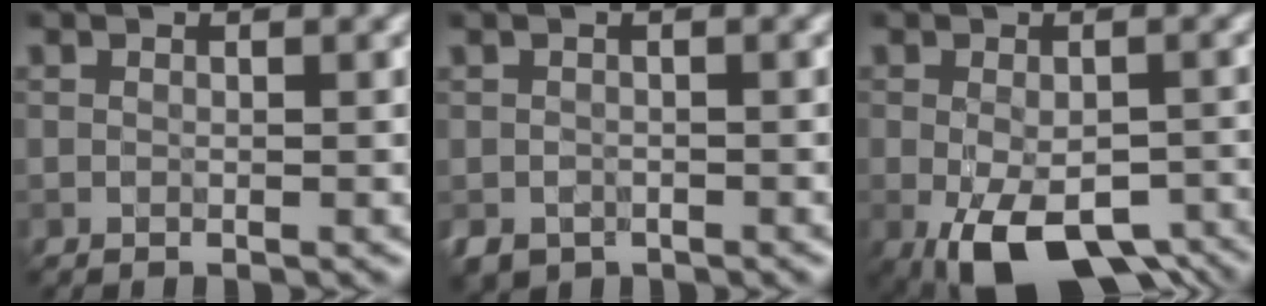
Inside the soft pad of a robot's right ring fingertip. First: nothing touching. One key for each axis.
{"total": 1.7, "fx": -1.0, "fy": 1.3, "fz": 0.6, "tx": -0.012, "ty": -0.007, "tz": -0.021}
{"total": 9.6, "fx": -4.4, "fy": 4.9, "fz": 7.0, "tx": -0.129, "ty": -0.035, "tz": -0.054}